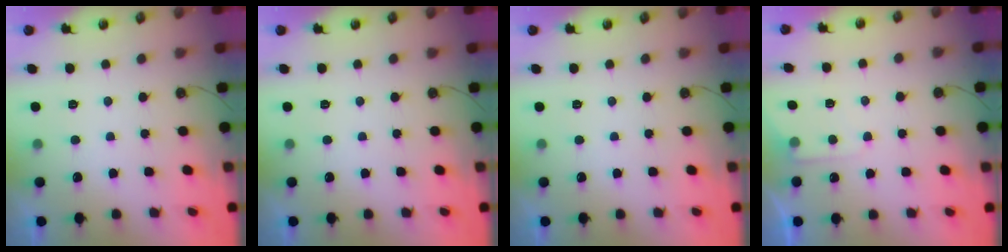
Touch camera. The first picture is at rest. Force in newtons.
{"total": 0.0}
{"total": 0.0}
{"total": 4.9, "press": 4.9, "slide": 0.6}